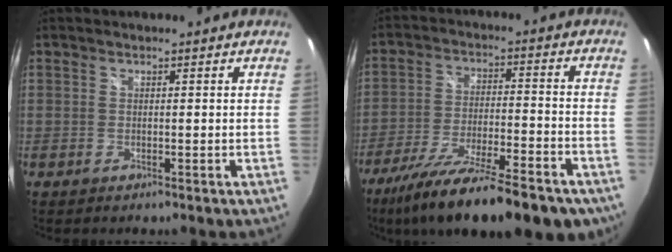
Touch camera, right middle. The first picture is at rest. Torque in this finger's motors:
{"motor_torque": [1.17, -0.97, 0.34, 0.17]}